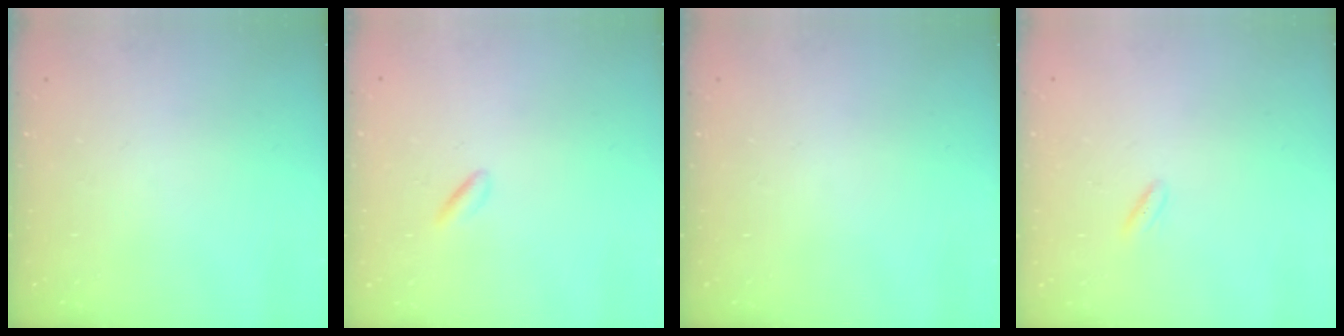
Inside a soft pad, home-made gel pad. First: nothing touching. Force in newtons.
{"total": 0.7, "press": 0.5, "slide": 0.5}
{"total": 0.0}
{"total": 2.0, "press": 1.7, "slide": 0.9}